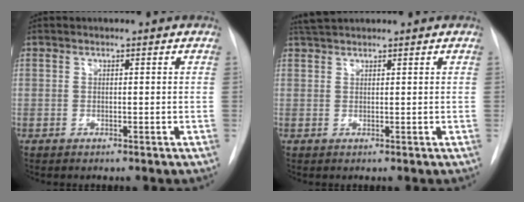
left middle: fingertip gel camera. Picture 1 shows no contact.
{"total": 2.9, "force": [2.7, 0.2, 0.9], "torque": [-0.020, 0.022, 0.052]}